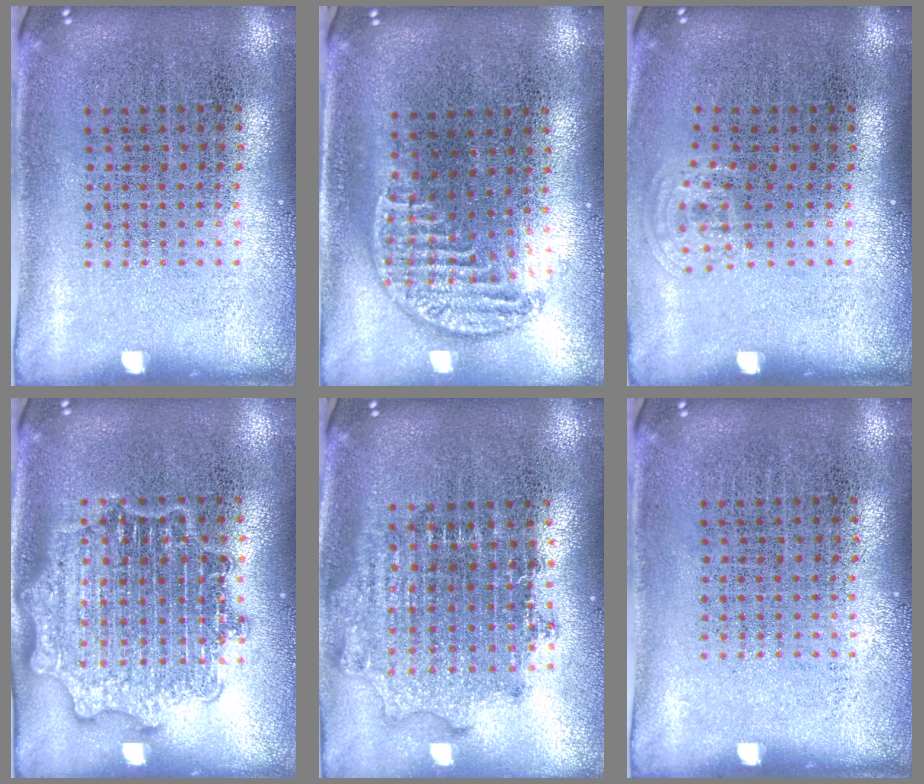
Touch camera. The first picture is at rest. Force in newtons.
{"total": 1.2, "press": 1.0, "slide": 0.6}
{"total": 0.8, "press": 0.5, "slide": 0.6}
{"total": 2.7, "press": 2.7, "slide": 0.4}
{"total": 1.9, "press": 1.5, "slide": 1.1}
{"total": 0.0}